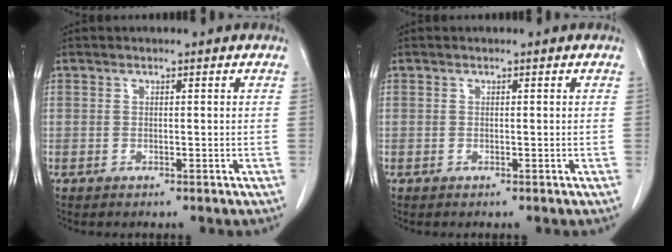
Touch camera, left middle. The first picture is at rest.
{"total": 0.0}